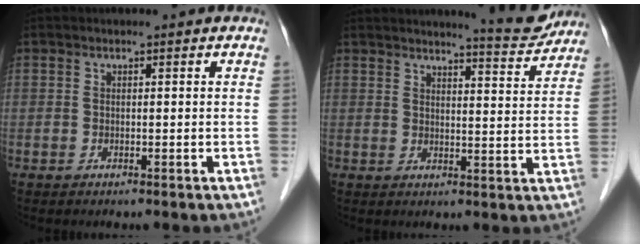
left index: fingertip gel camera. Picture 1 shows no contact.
{"total": 6.7, "force": [6.6, 0.1, 1.6], "torque": [-0.028, -0.024, 0.078]}